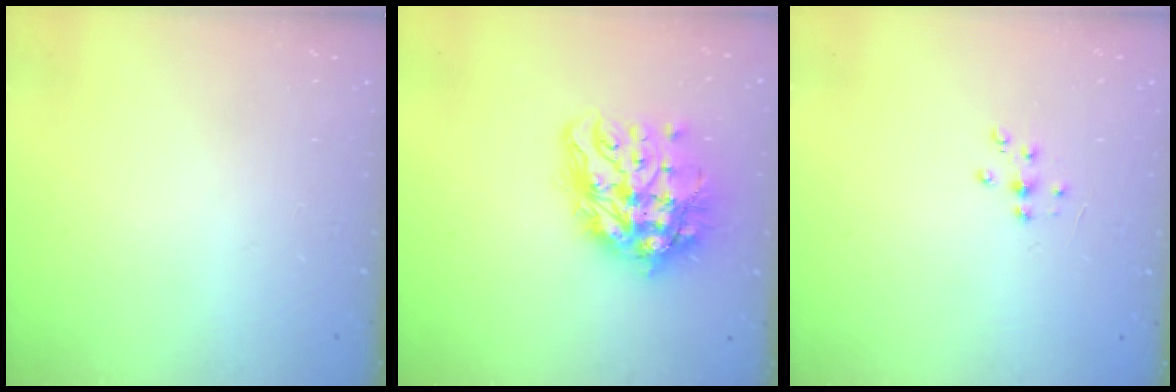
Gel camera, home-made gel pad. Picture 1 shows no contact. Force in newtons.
{"total": 16.4, "press": 16.4, "slide": 1.4}
{"total": 4.9, "press": 4.8, "slide": 1.0}